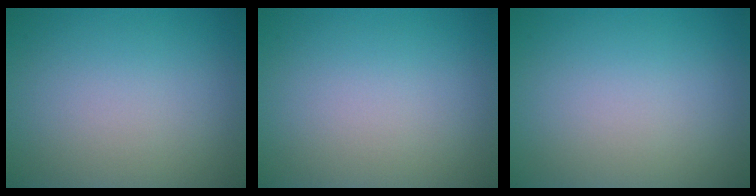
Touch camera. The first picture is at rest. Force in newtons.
{"total": 0.0}
{"total": 0.0}